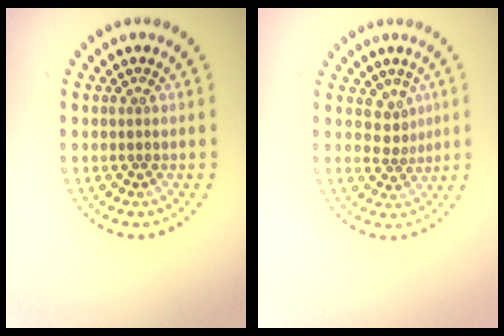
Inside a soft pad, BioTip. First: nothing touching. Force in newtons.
{"total": 1.9, "press": 1.3, "slide": 1.4}